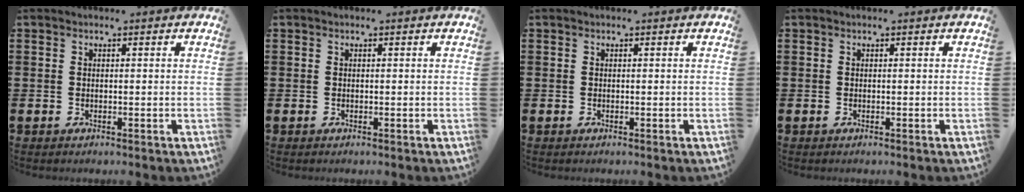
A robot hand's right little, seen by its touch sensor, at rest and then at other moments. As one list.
[{"total": 0.0}, {"total": 0.0}, {"total": 0.0}]